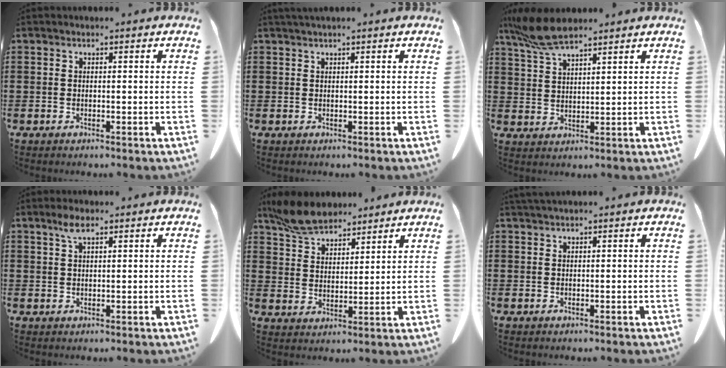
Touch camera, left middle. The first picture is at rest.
{"total": 0.8, "force": [0.7, -0.1, 0.5], "torque": [-0.011, -0.002, 0.014]}
{"total": 6.9, "force": [5.3, 1.5, 4.2], "torque": [-0.102, -0.009, 0.099]}
{"total": 2.8, "force": [1.6, 0.7, 2.1], "torque": [-0.047, 0.003, 0.028]}
{"total": 7.1, "force": [6.3, 2.2, 2.3], "torque": [-0.068, -0.010, 0.121]}
{"total": 1.0, "force": [0.8, 0.0, 0.5], "torque": [-0.012, -0.002, 0.017]}